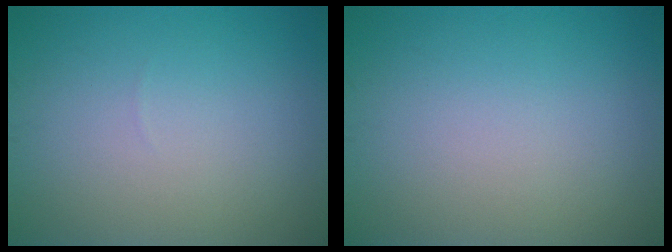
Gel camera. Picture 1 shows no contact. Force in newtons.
{"total": 0.0}